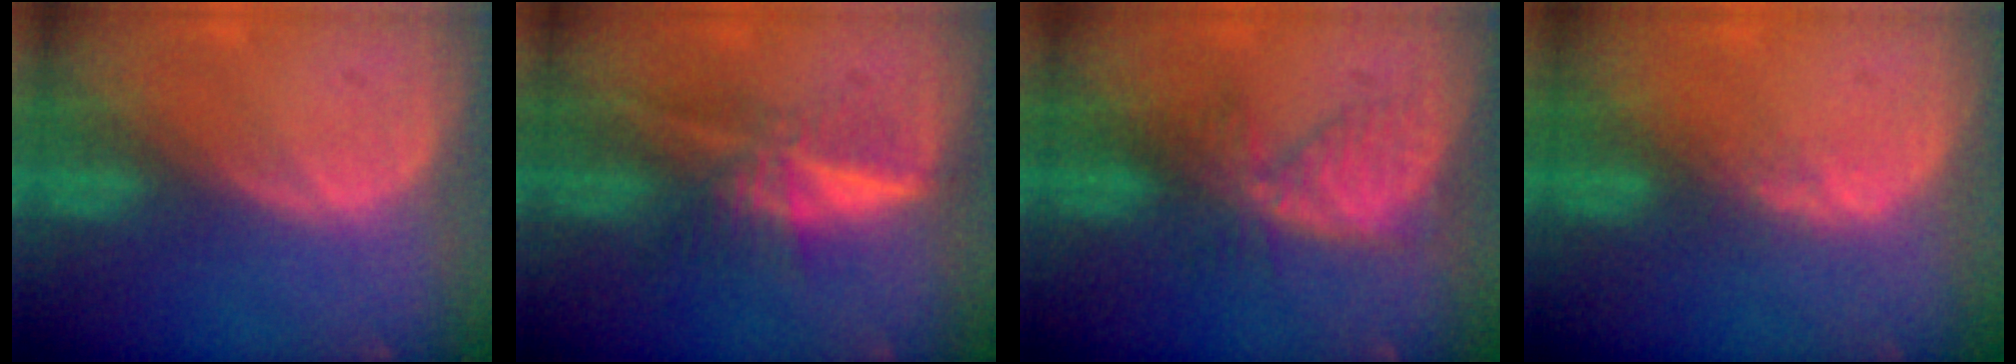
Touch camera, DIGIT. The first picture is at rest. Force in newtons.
{"total": 5.9, "press": 5.6, "slide": 2.0}
{"total": 5.8, "press": 5.8, "slide": 0.2}
{"total": 1.7, "press": 1.4, "slide": 0.9}